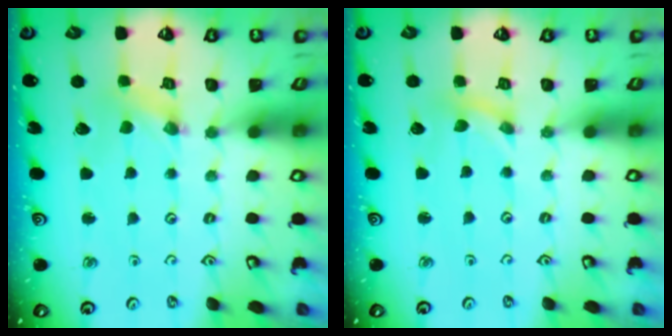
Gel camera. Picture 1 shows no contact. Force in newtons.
{"total": 0.0}